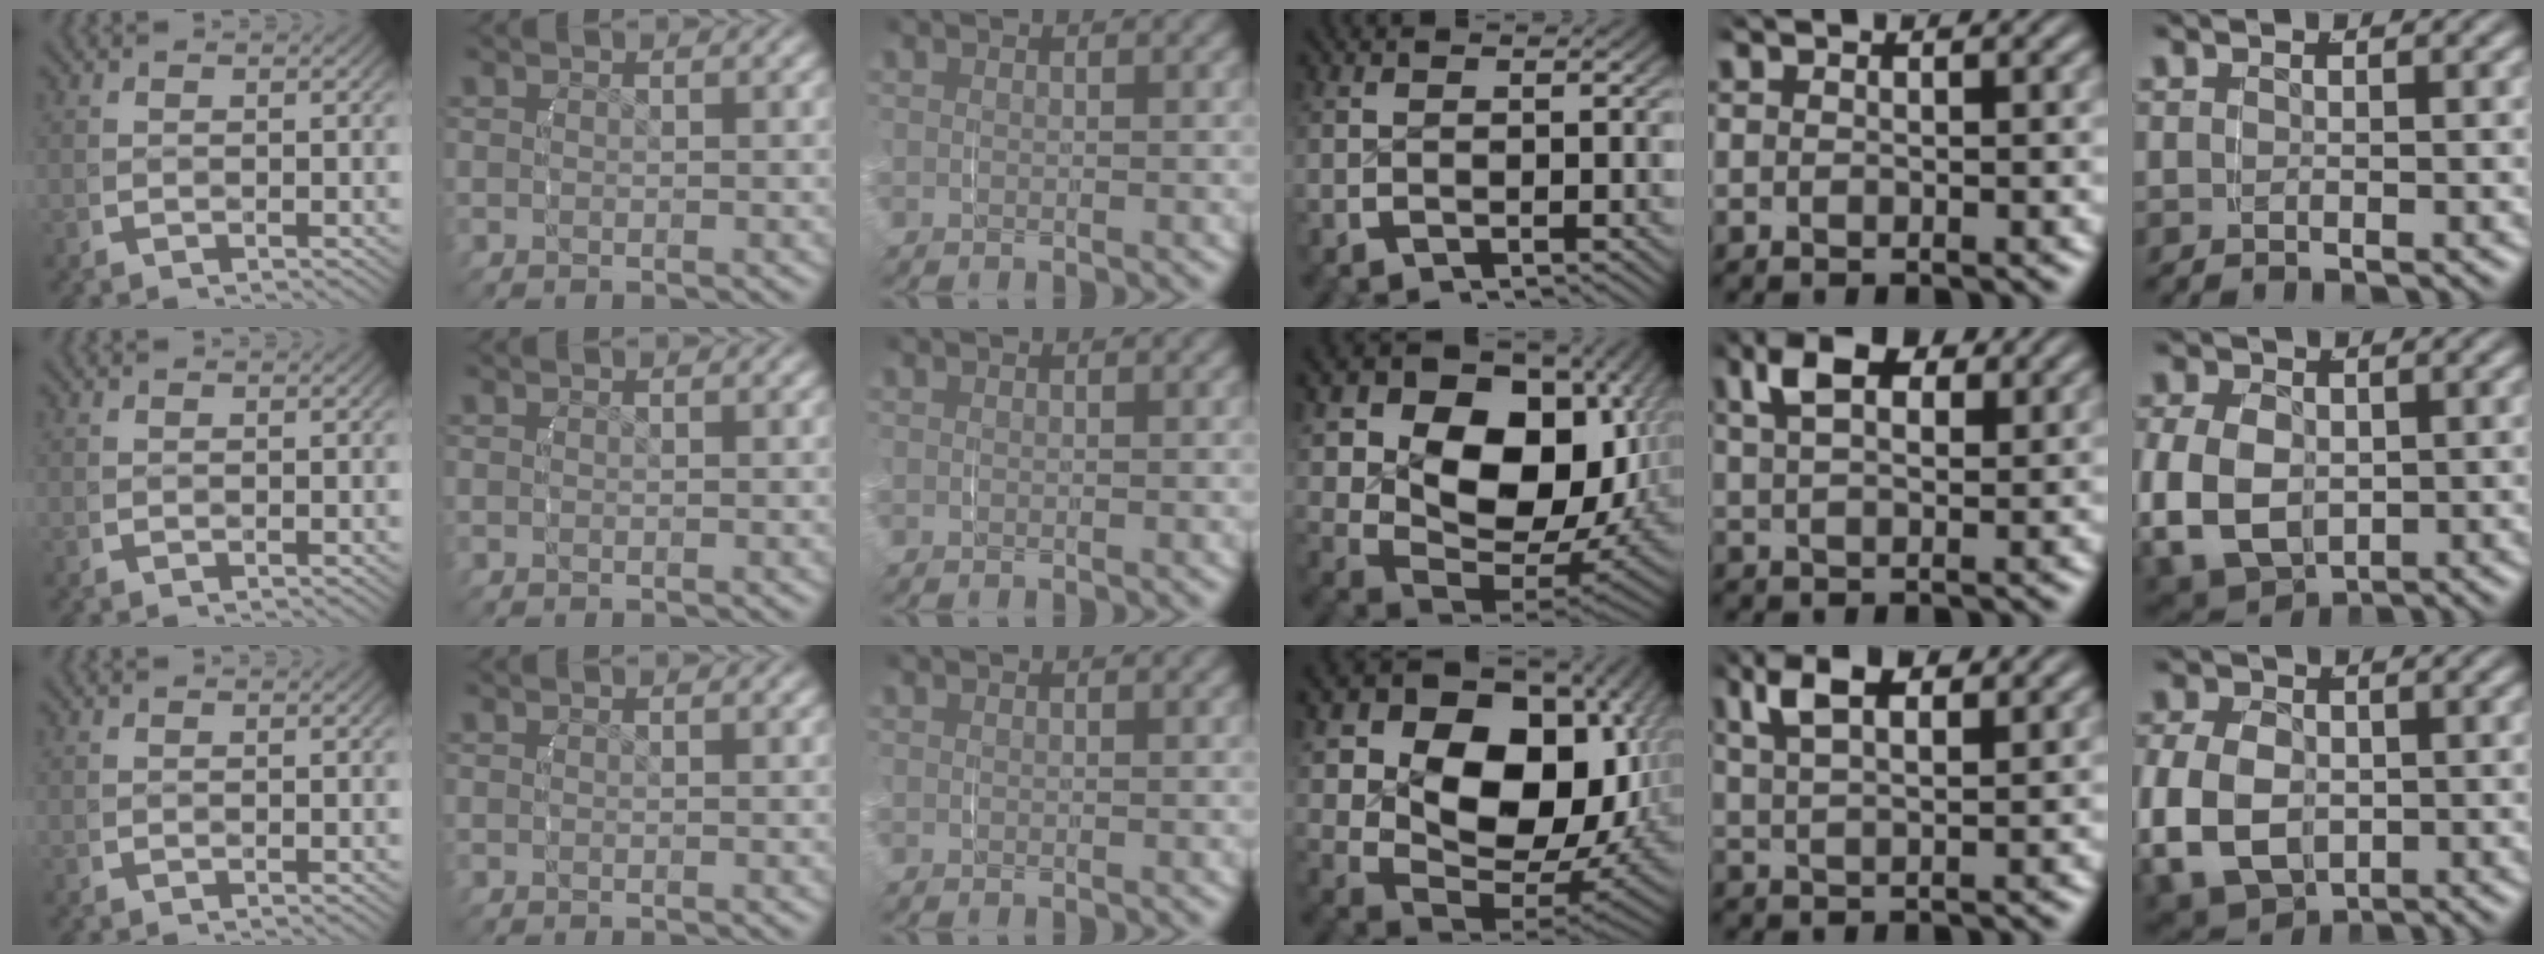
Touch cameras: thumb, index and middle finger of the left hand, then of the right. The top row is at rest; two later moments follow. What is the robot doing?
{"motion": "grasp_and_lifting", "object": "towel"}